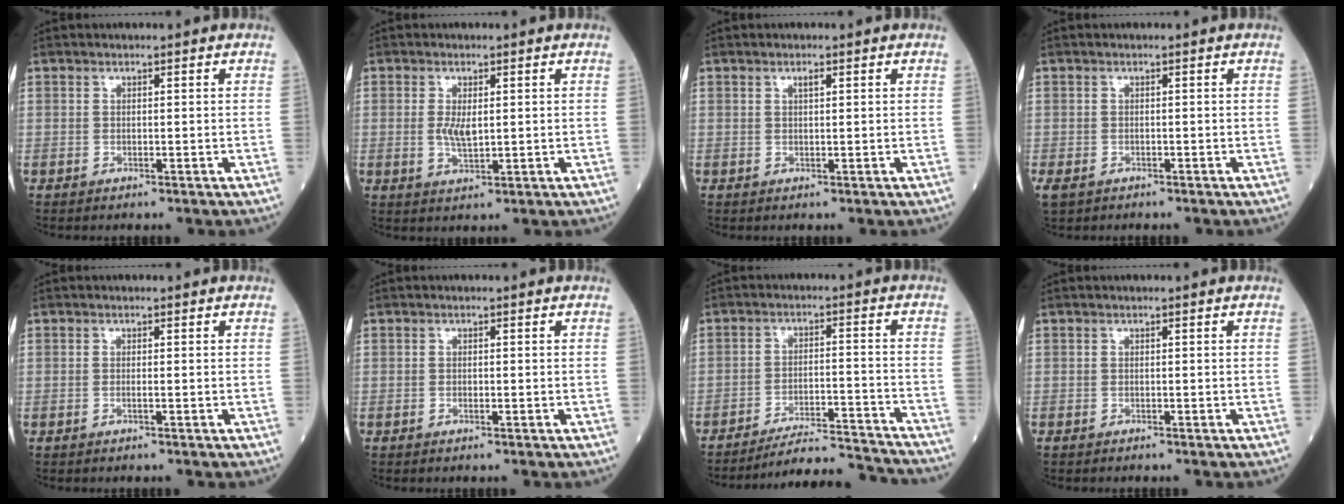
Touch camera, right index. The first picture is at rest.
{"total": 3.3, "force": [0.2, 0.8, 3.2], "torque": [-0.067, -0.007, 0.008]}
{"total": 0.8, "force": [0.4, 0.1, 0.7], "torque": [-0.017, -0.001, 0.007]}
{"total": 2.4, "force": [-1.6, 1.4, 1.0], "torque": [-0.029, -0.005, -0.025]}
{"total": 0.8, "force": [-0.2, -0.5, 0.6], "torque": [-0.015, -0.001, -0.005]}
{"total": 0.7, "force": [-0.2, -0.3, 0.6], "torque": [-0.015, -0.001, -0.004]}
{"total": 13.2, "force": [-13.0, -0.4, 2.3], "torque": [-0.032, 0.004, -0.191]}
{"total": 0.6, "force": [-0.5, 0.1, 0.2], "torque": [-0.007, -0.001, -0.010]}